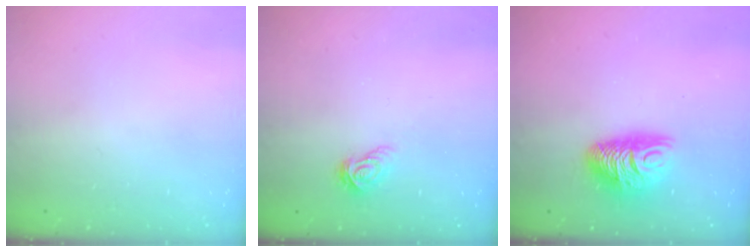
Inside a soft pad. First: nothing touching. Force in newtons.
{"total": 5.5, "press": 5.5, "slide": 0.0}
{"total": 10.5, "press": 10.5, "slide": 0.5}